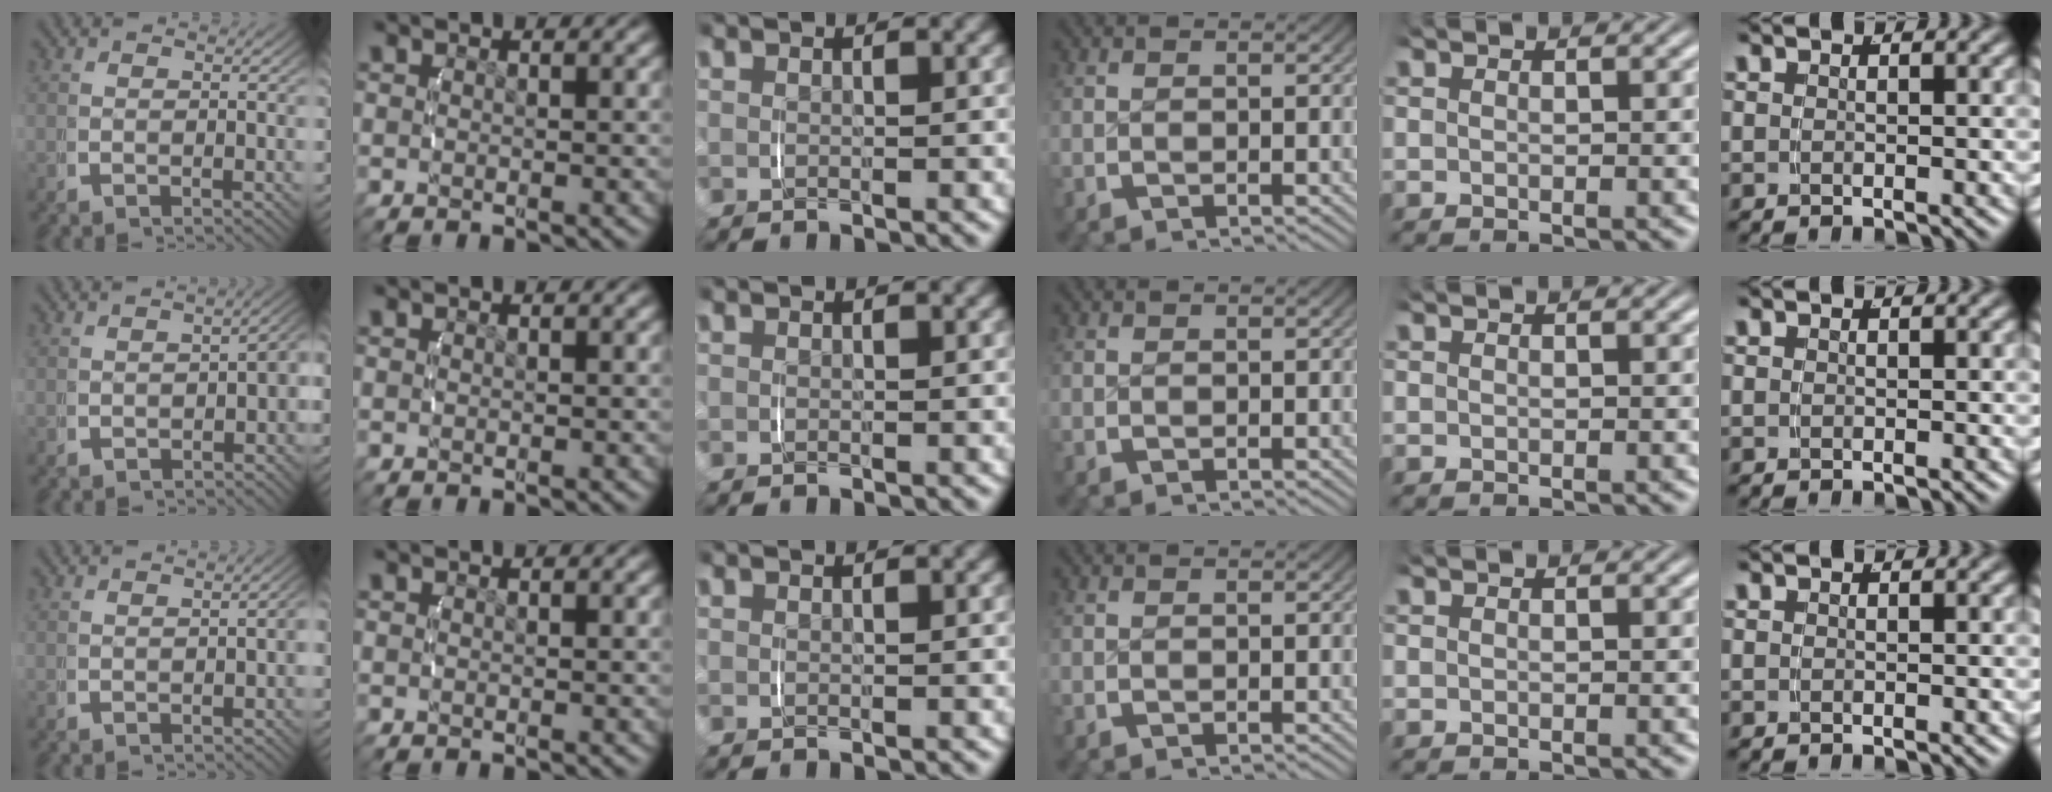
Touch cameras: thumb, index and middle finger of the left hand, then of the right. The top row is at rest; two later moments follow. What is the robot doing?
{"motion": "lift_and_place", "object": "string"}